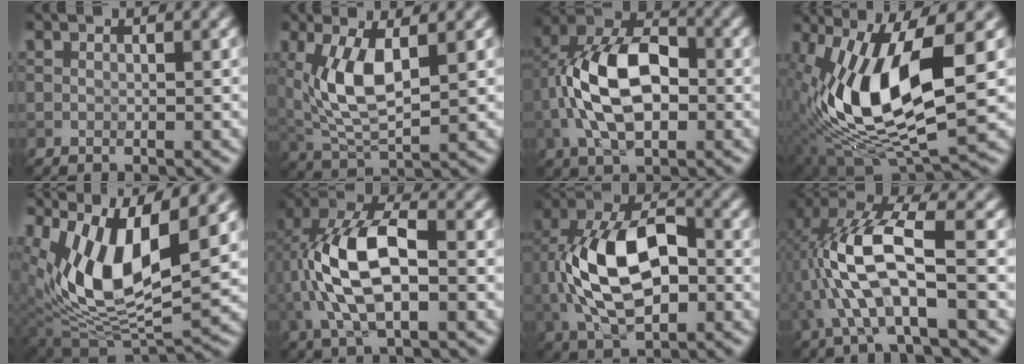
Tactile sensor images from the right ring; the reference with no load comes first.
{"total": 6.0, "force": [1.3, 2.5, 5.3], "torque": [-0.117, -0.006, 0.032]}
{"total": 9.3, "force": [-1.0, 4.8, 7.9], "torque": [-0.148, 0.019, -0.024]}
{"total": 11.7, "force": [0.7, 4.4, 10.9], "torque": [-0.213, -0.003, 0.015]}
{"total": 11.6, "force": [4.4, 4.7, 9.6], "torque": [-0.179, -0.003, 0.085]}
{"total": 8.9, "force": [-0.9, 3.7, 8.1], "torque": [-0.164, 0.017, -0.017]}
{"total": 10.6, "force": [-0.9, 5.5, 9.0], "torque": [-0.169, 0.013, -0.018]}
{"total": 8.4, "force": [-1.0, 2.6, 7.9], "torque": [-0.171, 0.017, -0.018]}